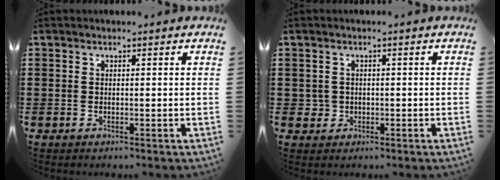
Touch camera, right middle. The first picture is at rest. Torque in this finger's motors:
{"motor_torque": [1.54, 0.60, -0.04, -0.01]}